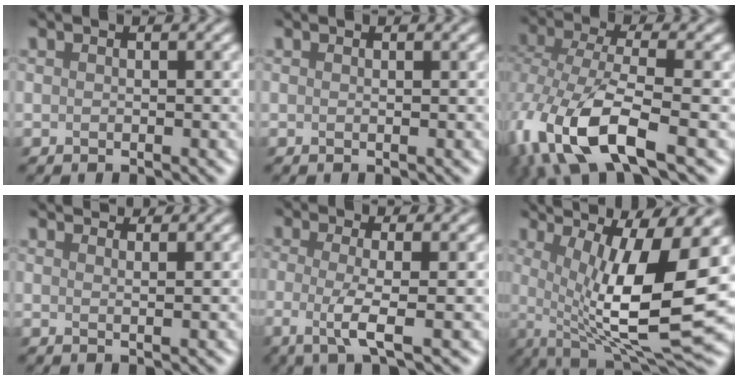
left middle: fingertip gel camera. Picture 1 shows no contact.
{"total": 0.0}
{"total": 10.7, "force": [-4.7, 4.7, 8.5], "torque": [-0.190, -0.018, -0.089]}
{"total": 2.8, "force": [2.5, 0.8, 1.2], "torque": [-0.010, 0.002, 0.009]}
{"total": 3.9, "force": [-1.0, 0.8, 3.7], "torque": [-0.078, -0.011, -0.030]}
{"total": 13.7, "force": [0.9, 3.6, 13.2], "torque": [-0.194, -0.006, 0.015]}